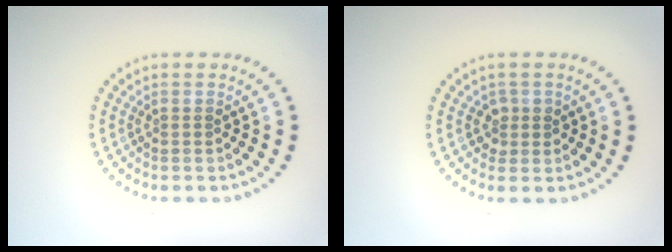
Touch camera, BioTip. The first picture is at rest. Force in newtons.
{"total": 1.3, "press": 1.2, "slide": 0.6}